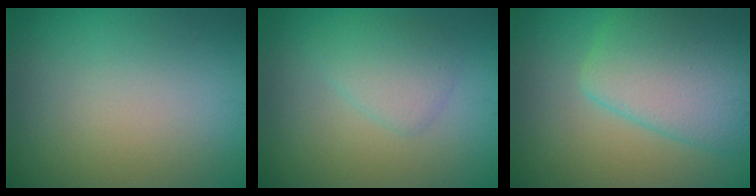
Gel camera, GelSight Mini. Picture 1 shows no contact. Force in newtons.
{"total": 2.3, "press": 2.3, "slide": 0.1}
{"total": 6.3, "press": 6.2, "slide": 0.5}